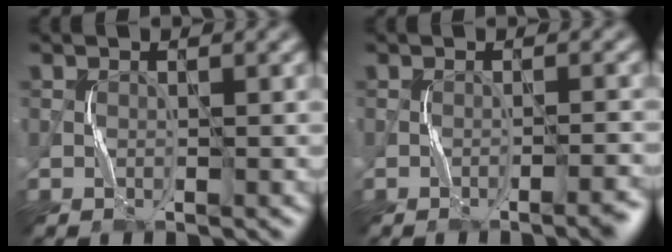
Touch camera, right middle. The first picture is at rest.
{"total": 1.6, "force": [-0.9, 0.0, 1.2], "torque": [-0.016, 0.010, -0.016]}